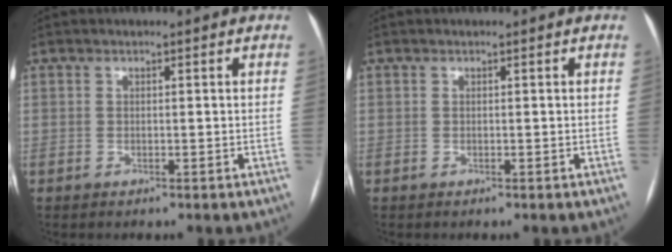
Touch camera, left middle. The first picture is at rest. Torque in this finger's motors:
{"motor_torque": [0.00, 0.00, 0.00, 0.00]}